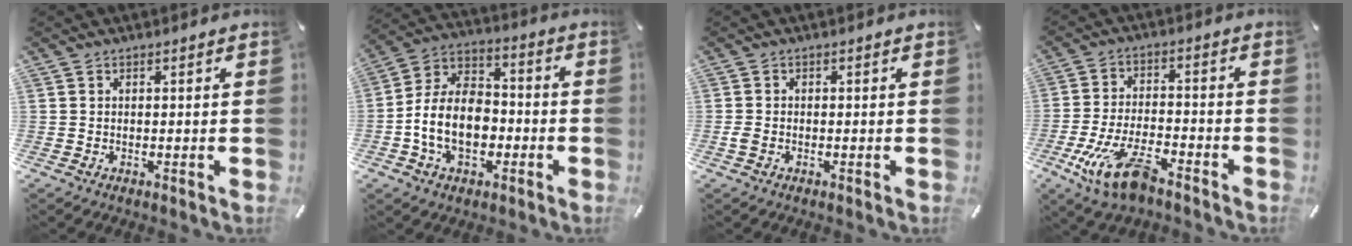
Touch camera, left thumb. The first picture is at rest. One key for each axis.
{"total": 13.4, "fx": -3.8, "fy": 9.4, "fz": 8.7, "tx": -0.190, "ty": 0.017, "tz": -0.071}
{"total": 1.3, "fx": -0.6, "fy": 0.8, "fz": 0.9, "tx": -0.025, "ty": -0.001, "tz": -0.013}
{"total": 12.9, "fx": -7.8, "fy": 4.7, "fz": 9.1, "tx": -0.193, "ty": 0.027, "tz": -0.144}